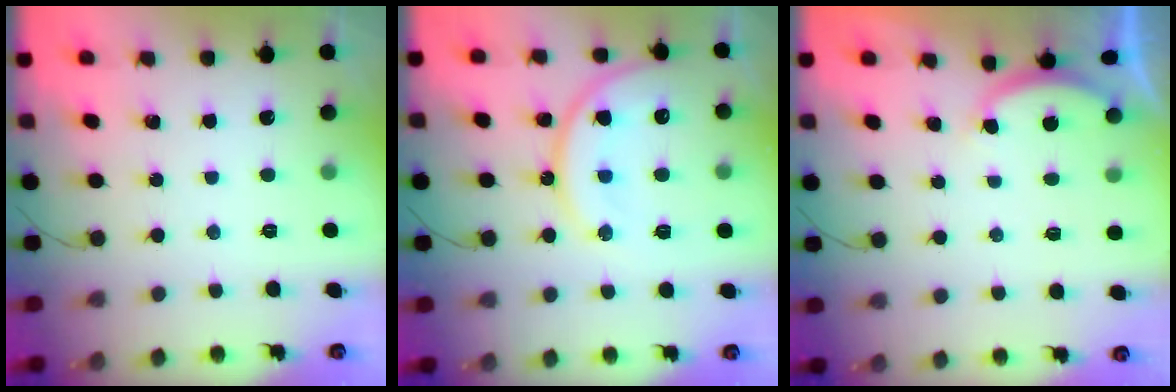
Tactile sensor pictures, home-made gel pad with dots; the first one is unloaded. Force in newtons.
{"total": 14.7, "press": 14.6, "slide": 1.3}
{"total": 2.5, "press": 2.5, "slide": 0.5}